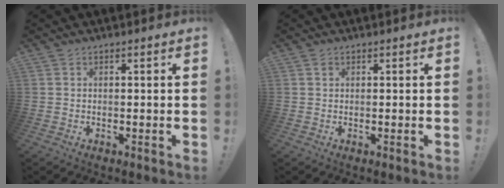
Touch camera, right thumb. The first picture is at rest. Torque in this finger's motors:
{"motor_torque": [-0.24, -0.05, 0.19, -0.01, 0.07]}